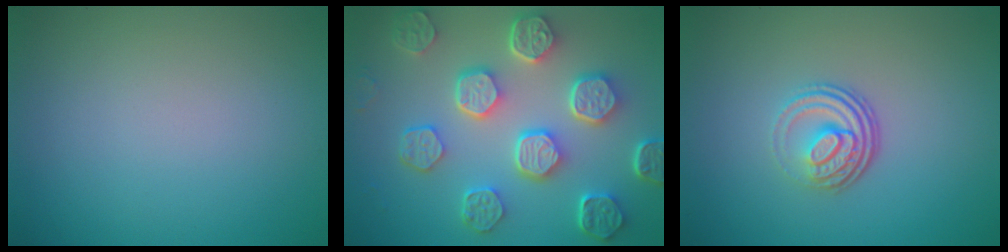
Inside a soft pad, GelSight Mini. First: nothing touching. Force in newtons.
{"total": 7.9, "press": 6.0, "slide": 5.2}
{"total": 3.6, "press": 2.4, "slide": 2.7}